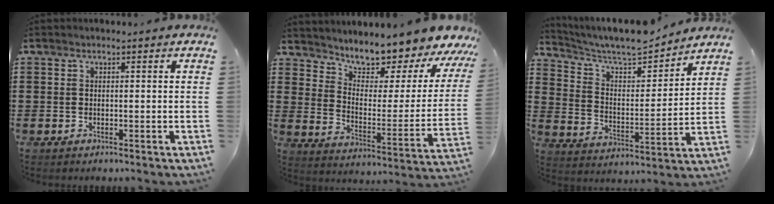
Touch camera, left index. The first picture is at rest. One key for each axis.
{"total": 7.6, "fx": 7.3, "fy": 1.0, "fz": 1.7, "tx": -0.046, "ty": -0.071, "tz": 0.120}
{"total": 7.8, "fx": 7.3, "fy": 1.3, "fz": 2.5, "tx": -0.082, "ty": -0.050, "tz": 0.124}